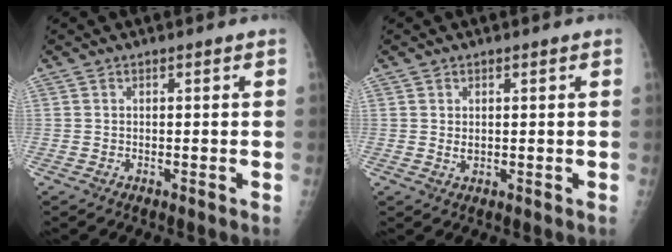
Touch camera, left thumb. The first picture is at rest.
{"total": 1.4, "force": [0.3, 0.8, 1.0], "torque": [-0.014, -0.001, 0.009]}